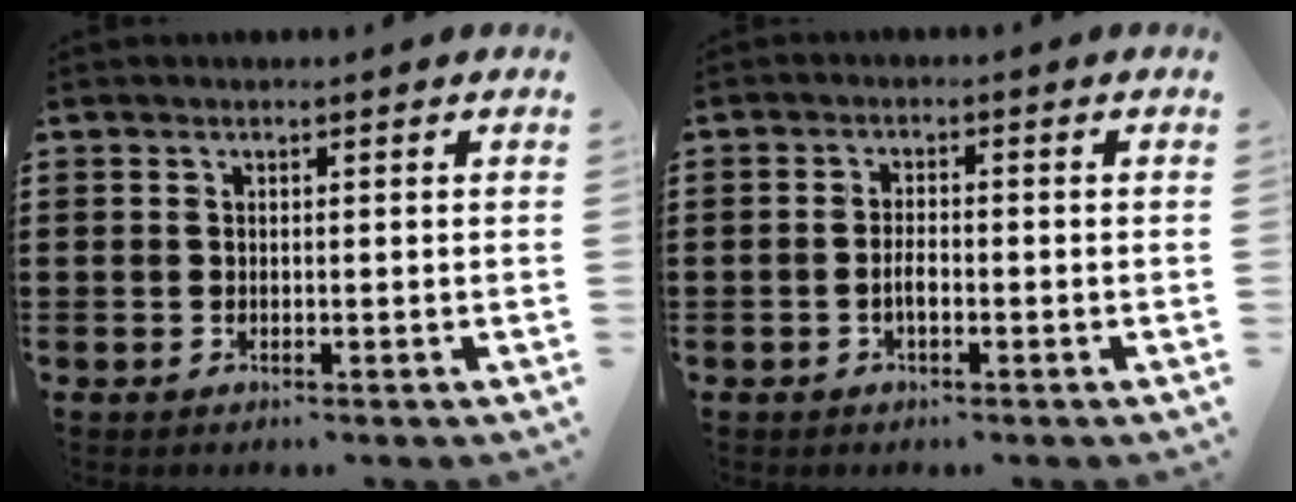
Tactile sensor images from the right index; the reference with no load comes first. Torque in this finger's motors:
{"motor_torque": [2.14, 0.00, 0.04, 0.01]}